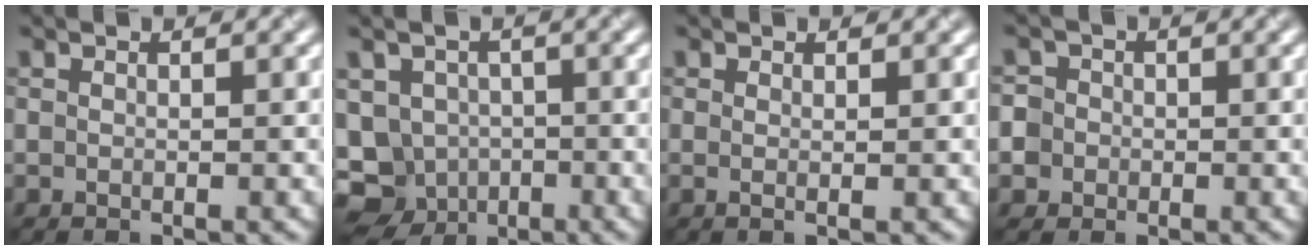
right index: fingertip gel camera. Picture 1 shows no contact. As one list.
[{"total": 8.1, "force": [-3.7, 6.6, 2.6], "torque": [-0.035, -0.007, -0.058]}, {"total": 0.7, "force": [0.0, 0.2, 0.7], "torque": [-0.008, -0.001, -0.001]}, {"total": 3.6, "force": [-0.6, 3.5, 0.8], "torque": [-0.005, 0.036, -0.024]}]